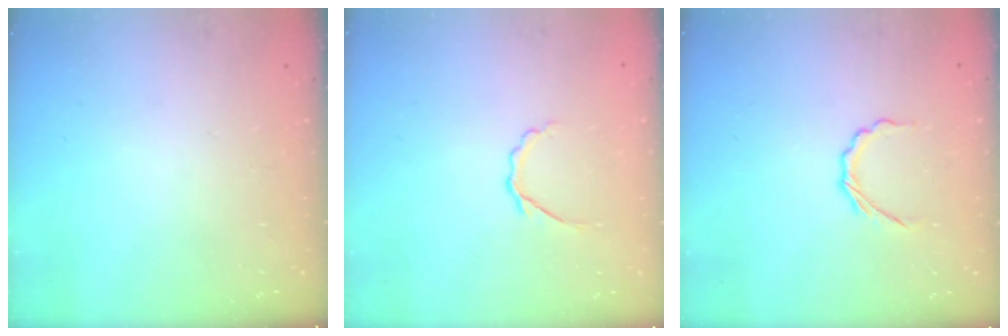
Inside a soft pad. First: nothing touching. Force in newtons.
{"total": 2.9, "press": 2.7, "slide": 0.8}
{"total": 4.2, "press": 4.0, "slide": 1.2}